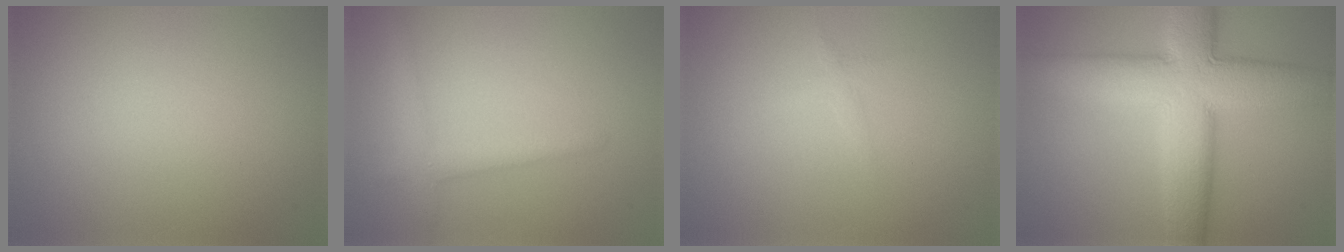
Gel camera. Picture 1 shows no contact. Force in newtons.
{"total": 2.2, "press": 2.2, "slide": 0.1}
{"total": 0.7, "press": 0.7, "slide": 0.0}
{"total": 10.7, "press": 10.7, "slide": 0.4}